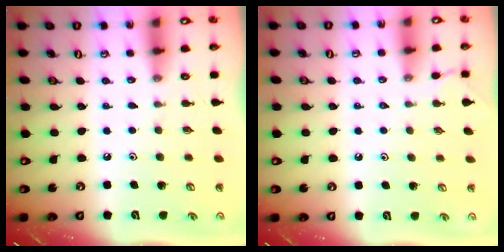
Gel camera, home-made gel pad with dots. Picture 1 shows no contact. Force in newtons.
{"total": 1.8, "press": 1.8, "slide": 0.3}